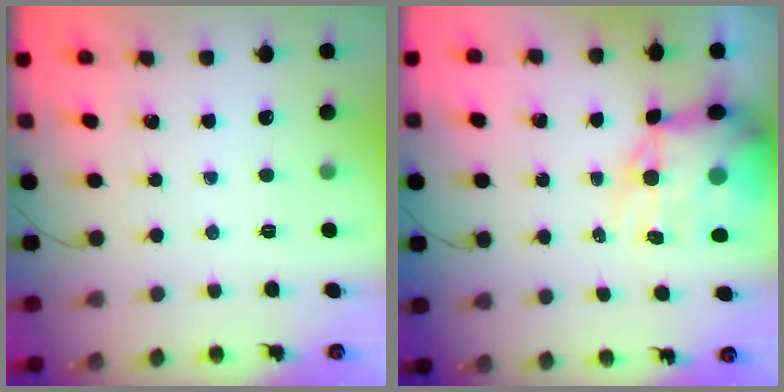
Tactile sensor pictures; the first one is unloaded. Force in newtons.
{"total": 15.3, "press": 14.8, "slide": 3.8}